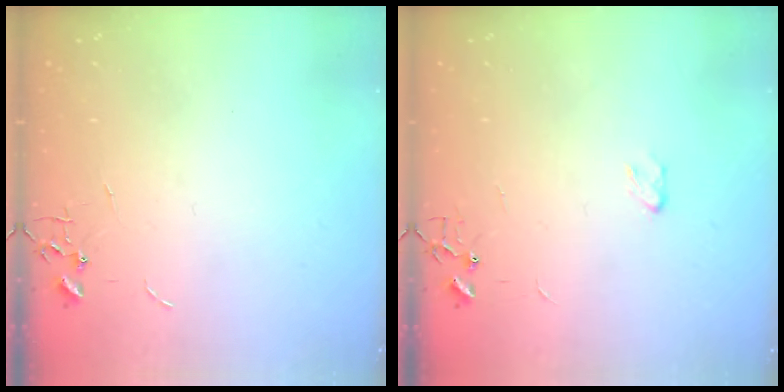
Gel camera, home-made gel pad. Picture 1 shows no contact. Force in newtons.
{"total": 2.9, "press": 2.9, "slide": 0.4}